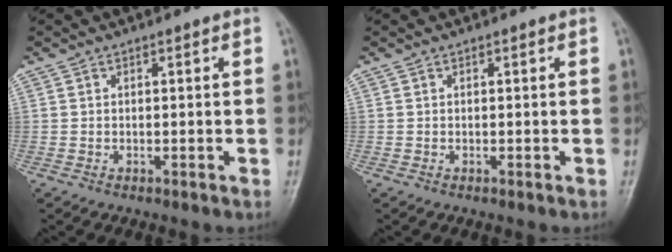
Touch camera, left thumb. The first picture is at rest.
{"total": 0.0}